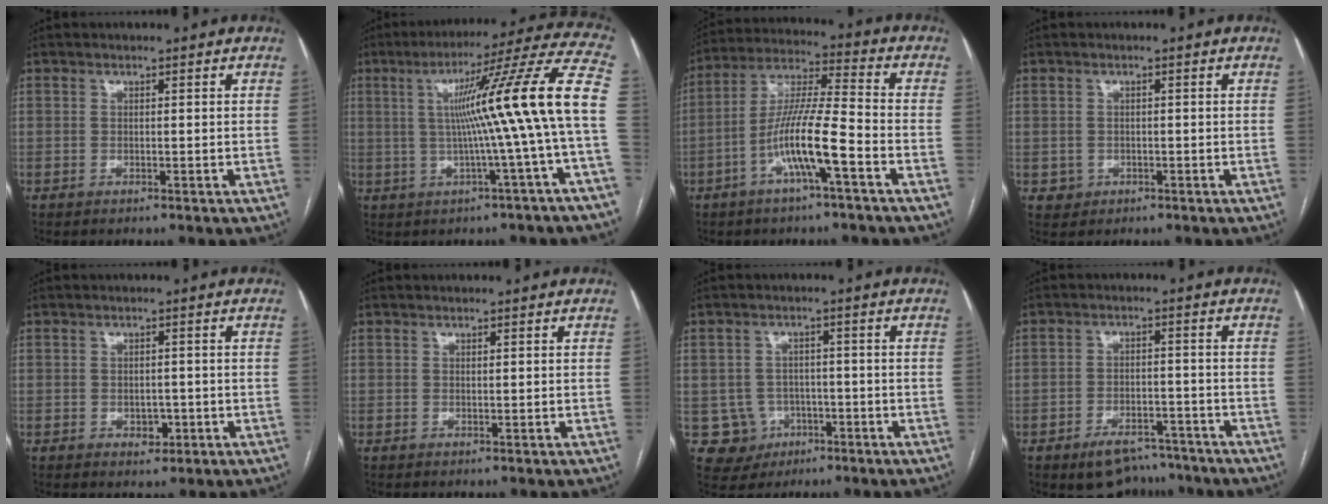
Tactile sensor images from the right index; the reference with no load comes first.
{"total": 16.9, "force": [-0.2, -2.3, 16.8], "torque": [-0.222, 0.023, -0.008]}
{"total": 11.3, "force": [-4.5, 0.5, 10.4], "torque": [-0.203, 0.009, -0.087]}
{"total": 2.2, "force": [-0.4, 2.2, 0.0], "torque": [0.008, 0.009, 0.001]}
{"total": 2.5, "force": [-0.8, 1.8, 1.5], "torque": [-0.019, 0.002, -0.004]}
{"total": 0.0}
{"total": 6.0, "force": [-1.5, 5.8, 0.3], "torque": [-0.002, 0.011, -0.013]}
{"total": 7.6, "force": [-5.9, 3.9, 2.9], "torque": [-0.038, 0.007, -0.082]}